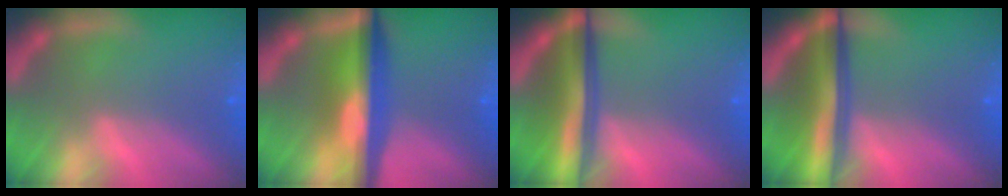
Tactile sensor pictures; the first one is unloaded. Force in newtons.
{"total": 8.6}
{"total": 7.6}
{"total": 7.6}